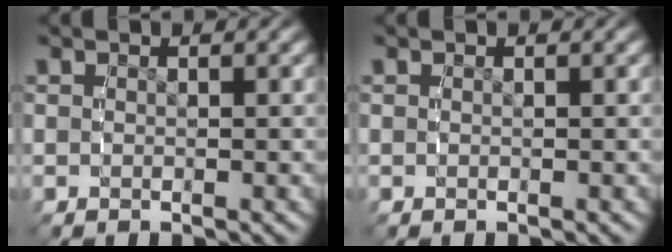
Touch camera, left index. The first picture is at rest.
{"total": 0.0}